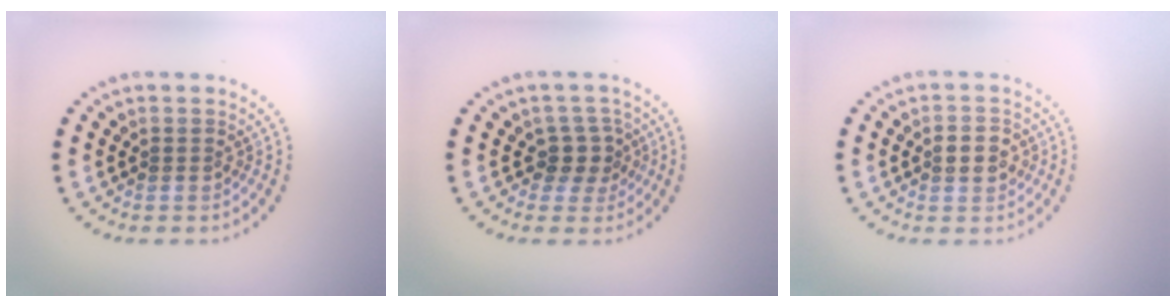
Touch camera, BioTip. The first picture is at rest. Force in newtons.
{"total": 2.3, "press": 1.8, "slide": 1.3}
{"total": 1.9, "press": 1.9, "slide": 0.0}